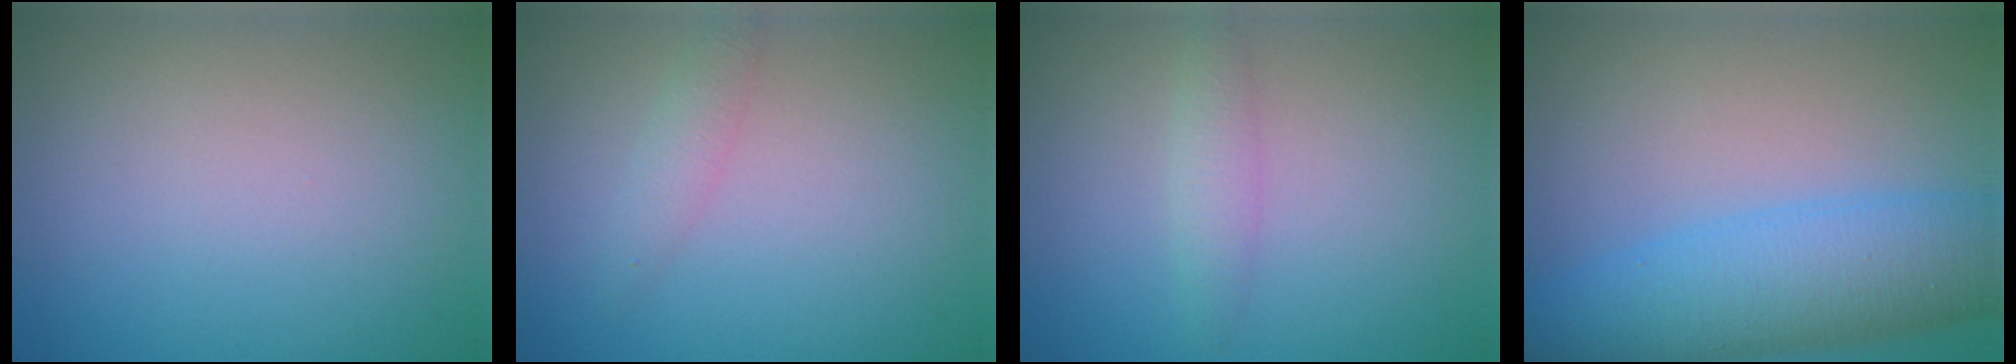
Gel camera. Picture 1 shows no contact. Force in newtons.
{"total": 1.4, "press": 1.4, "slide": 0.1}
{"total": 1.5, "press": 1.5, "slide": 0.0}
{"total": 7.5, "press": 7.5, "slide": 0.2}